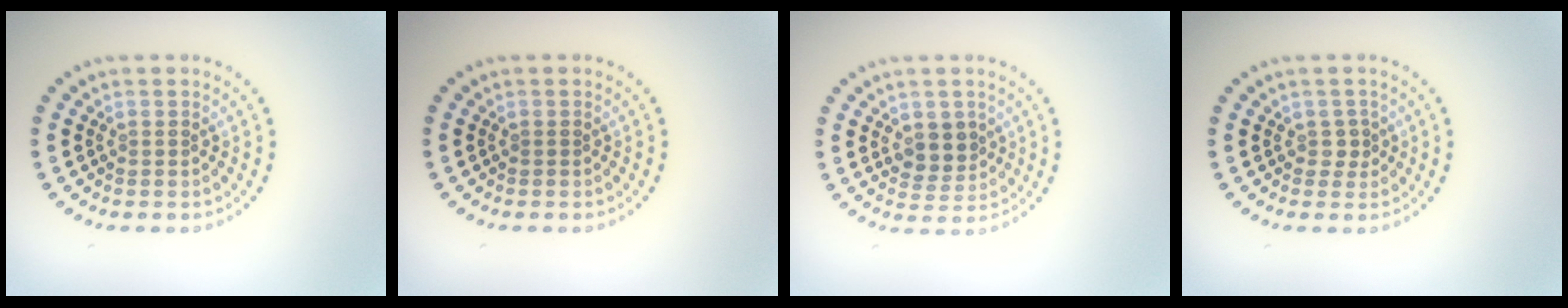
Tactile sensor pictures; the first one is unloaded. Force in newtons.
{"total": 0.0}
{"total": 2.6, "press": 2.4, "slide": 1.1}
{"total": 0.9, "press": 0.8, "slide": 0.5}